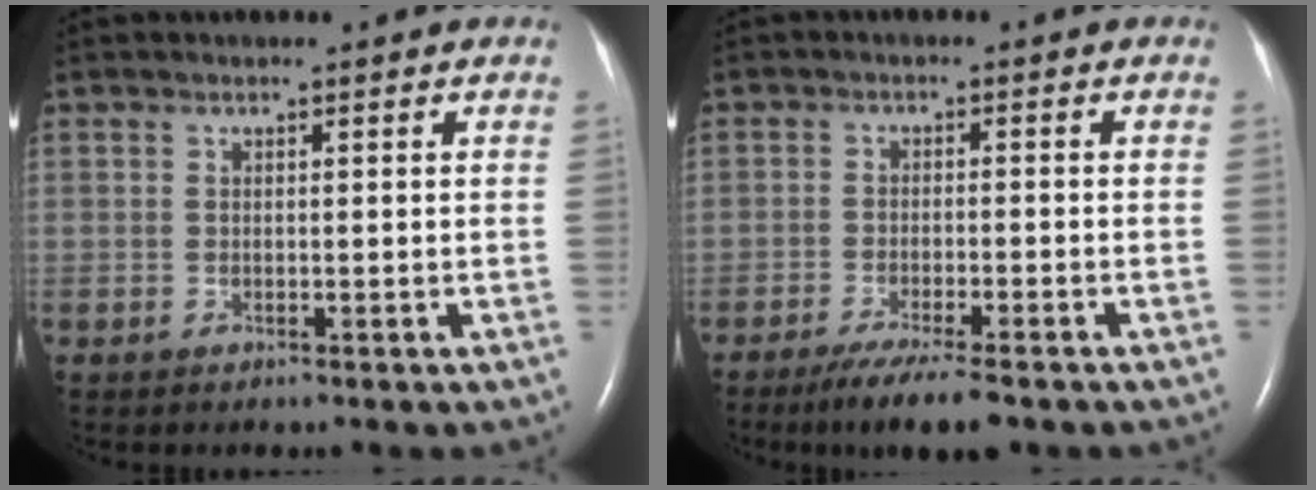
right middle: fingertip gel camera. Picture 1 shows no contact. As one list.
[{"total": 7.3, "force": [-5.4, 0.6, 4.9], "torque": [-0.076, -0.017, -0.085]}]